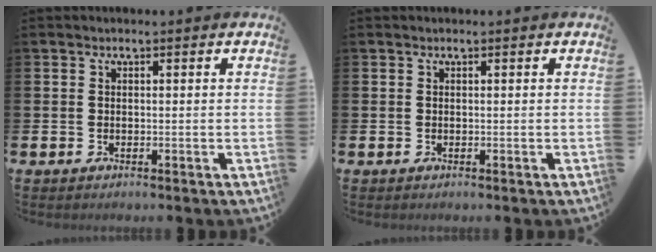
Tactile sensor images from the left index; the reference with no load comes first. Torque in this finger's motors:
{"motor_torque": [-0.13, 0.19, -0.18, -0.01]}